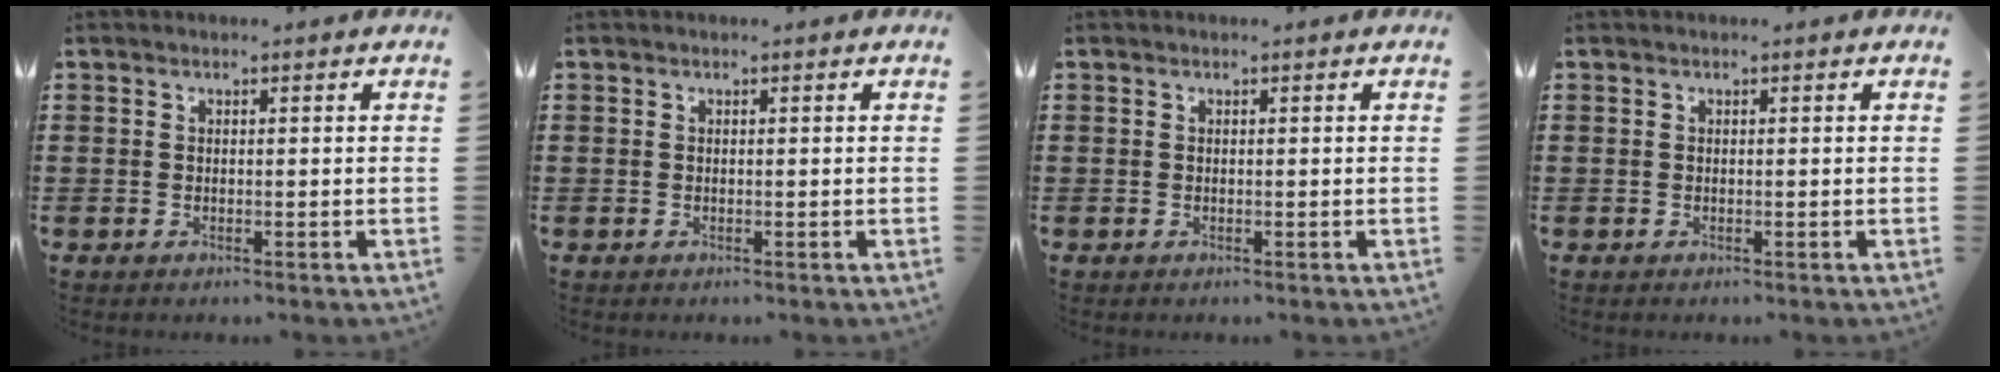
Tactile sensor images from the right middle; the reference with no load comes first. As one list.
[{"total": 0.0}, {"total": 0.0}, {"total": 0.0}]